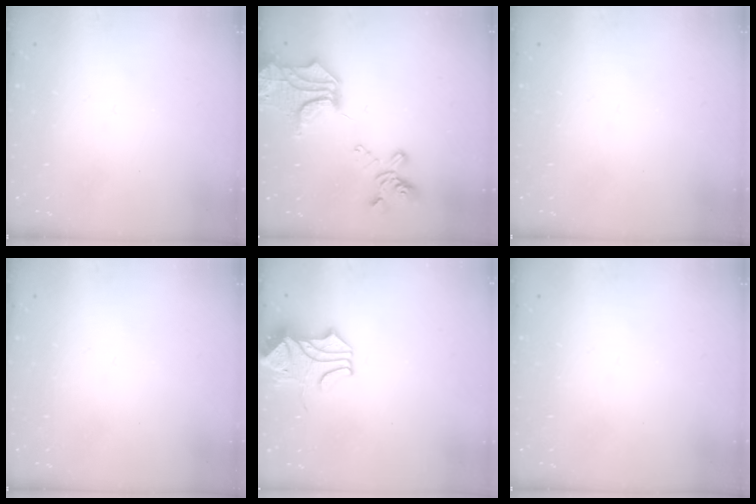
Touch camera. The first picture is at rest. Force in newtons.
{"total": 9.2, "press": 8.7, "slide": 2.9}
{"total": 0.0}
{"total": 0.0}
{"total": 2.9, "press": 2.9, "slide": 0.6}
{"total": 0.0}